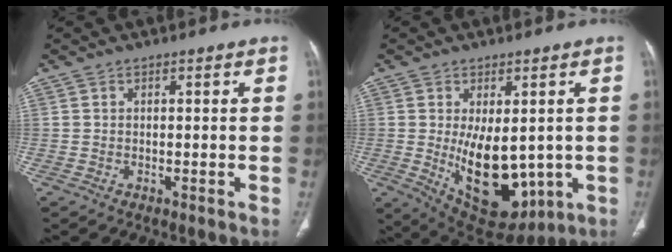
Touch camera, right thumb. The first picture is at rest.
{"total": 15.5, "force": [-1.5, 8.6, 12.8], "torque": [-0.163, -0.022, 0.011]}